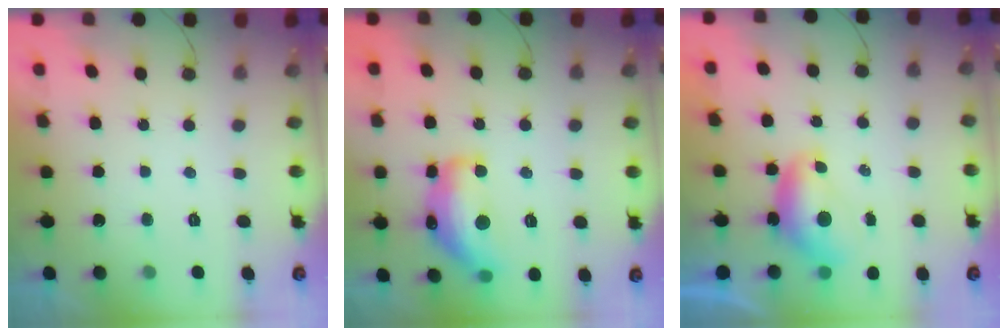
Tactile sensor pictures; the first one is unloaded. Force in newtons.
{"total": 16.5, "press": 16.5, "slide": 0.7}
{"total": 7.3, "press": 7.2, "slide": 1.0}